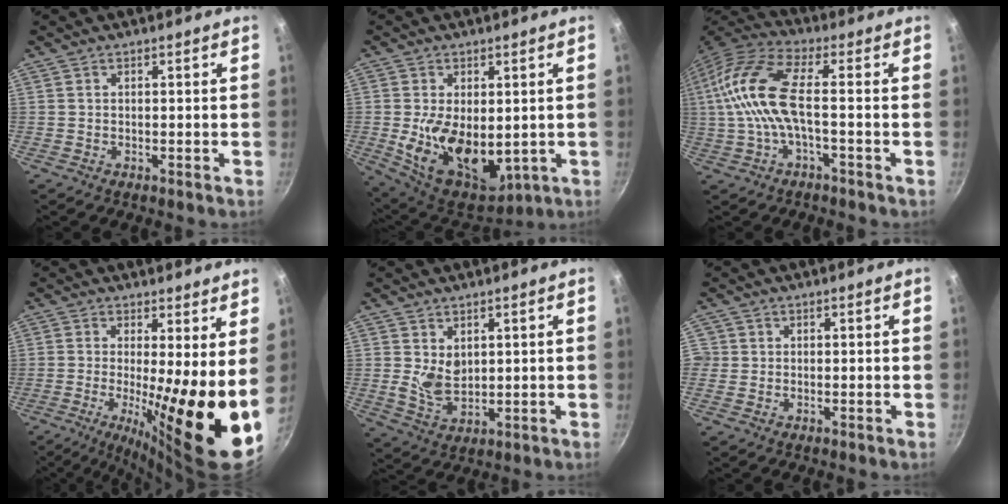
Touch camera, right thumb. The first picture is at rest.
{"total": 15.5, "force": [-0.5, 9.3, 12.4], "torque": [-0.190, -0.025, 0.014]}
{"total": 13.6, "force": [-0.8, 5.0, 12.6], "torque": [-0.273, 0.026, -0.030]}
{"total": 15.5, "force": [-0.5, 2.8, 15.2], "torque": [-0.223, -0.031, -0.007]}
{"total": 5.5, "force": [1.5, 3.7, 3.8], "torque": [-0.060, -0.021, 0.038]}
{"total": 1.6, "force": [0.0, 1.6, 0.1], "torque": [0.013, 0.007, -0.002]}